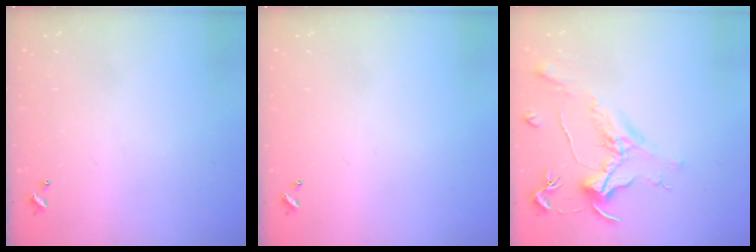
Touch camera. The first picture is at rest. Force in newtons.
{"total": 0.0}
{"total": 1.5, "press": 1.2, "slide": 0.9}